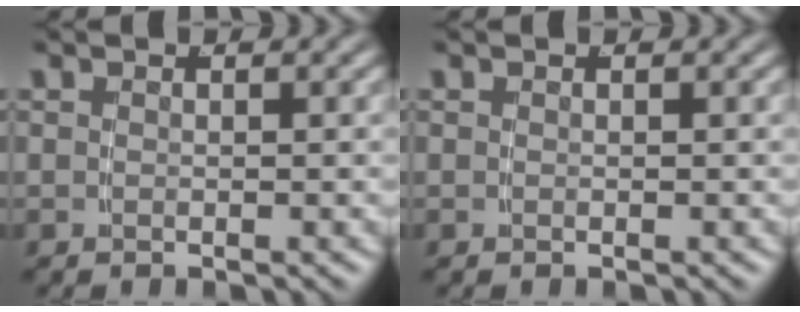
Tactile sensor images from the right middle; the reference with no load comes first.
{"total": 0.0}